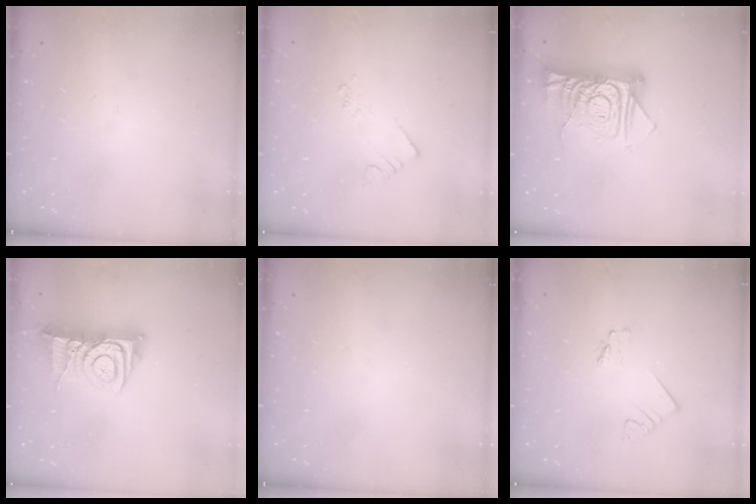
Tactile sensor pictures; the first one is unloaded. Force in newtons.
{"total": 1.9, "press": 1.9, "slide": 0.1}
{"total": 14.6, "press": 14.5, "slide": 1.4}
{"total": 11.0, "press": 10.9, "slide": 1.6}
{"total": 0.0}
{"total": 2.1, "press": 2.1, "slide": 0.2}